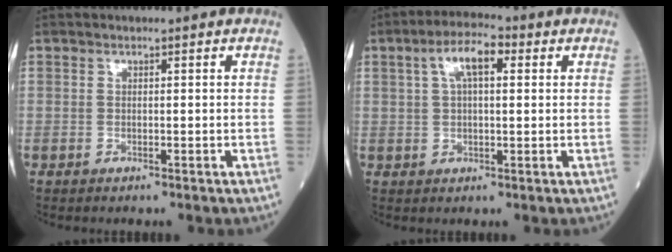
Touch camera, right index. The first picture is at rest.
{"total": 6.5, "force": [2.2, 2.1, 5.7], "torque": [-0.107, 0.022, 0.038]}